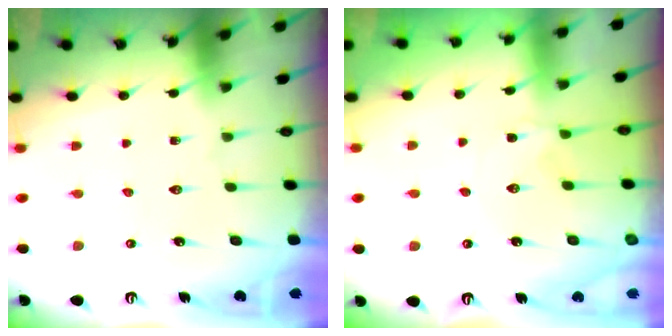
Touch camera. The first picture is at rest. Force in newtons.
{"total": 1.4, "press": 1.4, "slide": 0.3}